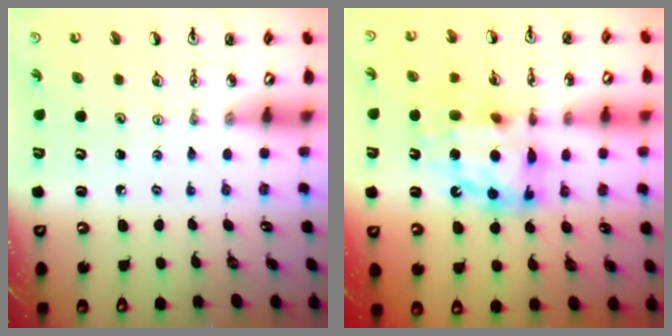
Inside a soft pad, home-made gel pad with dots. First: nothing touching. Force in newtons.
{"total": 14.2, "press": 14.1, "slide": 1.3}